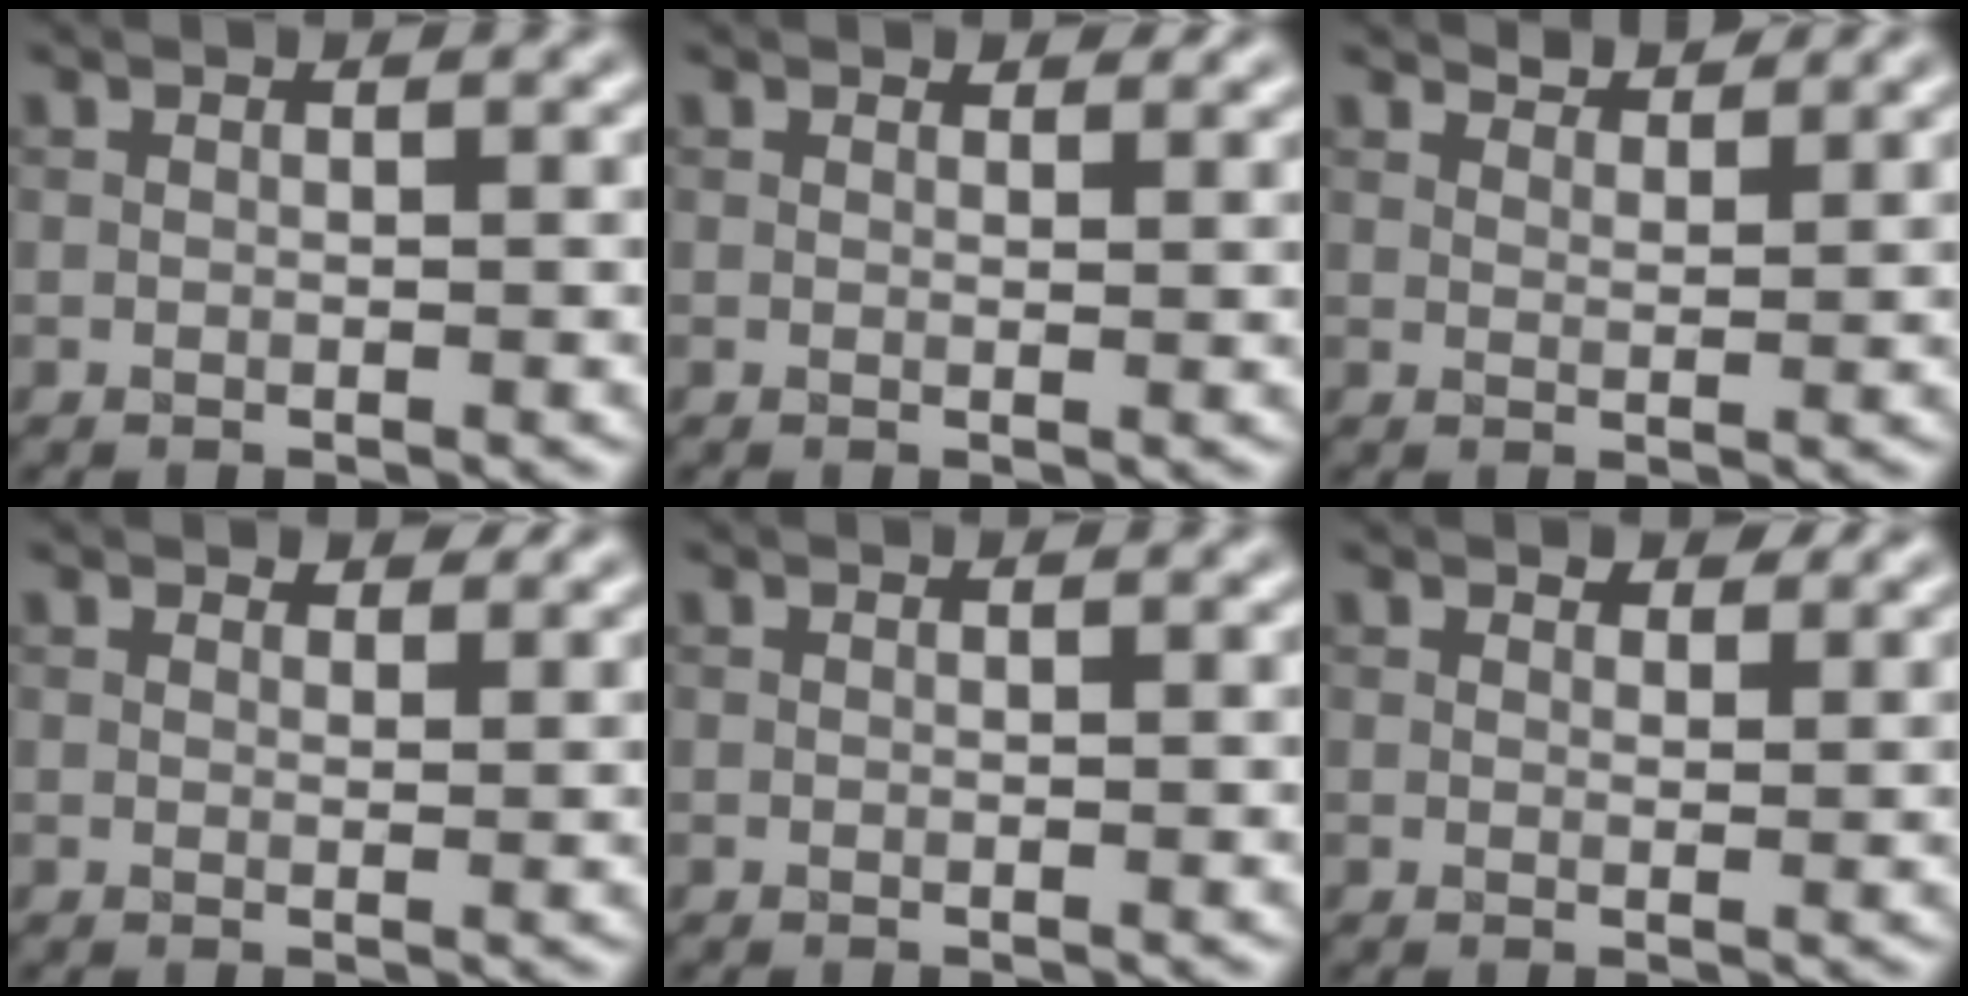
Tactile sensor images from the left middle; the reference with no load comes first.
{"total": 1.3, "force": [1.2, 0.5, 0.4], "torque": [-0.008, -0.003, 0.016]}
{"total": 3.0, "force": [2.9, 0.3, 0.6], "torque": [-0.012, -0.002, 0.041]}
{"total": 2.4, "force": [2.1, 0.8, 0.8], "torque": [-0.015, 0.001, 0.028]}
{"total": 0.0}
{"total": 2.0, "force": [1.6, 0.9, 0.7], "torque": [-0.013, -0.002, 0.023]}